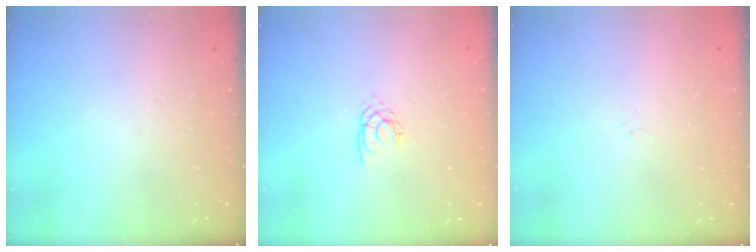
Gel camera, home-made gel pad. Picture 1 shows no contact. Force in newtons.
{"total": 1.8, "press": 1.8, "slide": 0.2}
{"total": 0.0}